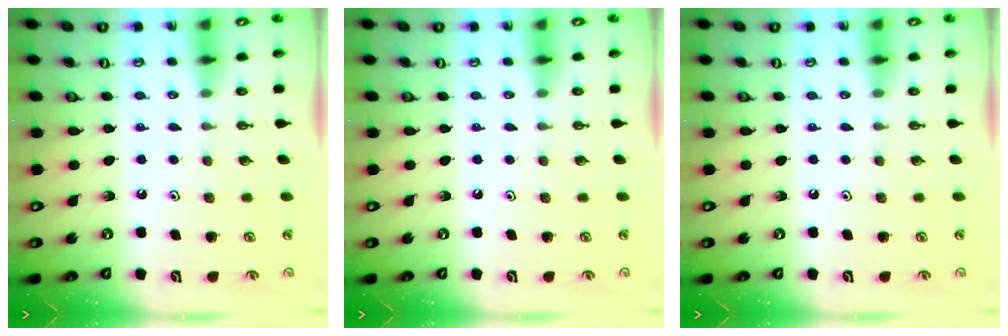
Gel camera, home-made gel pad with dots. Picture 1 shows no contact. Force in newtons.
{"total": 0.0}
{"total": 0.0}